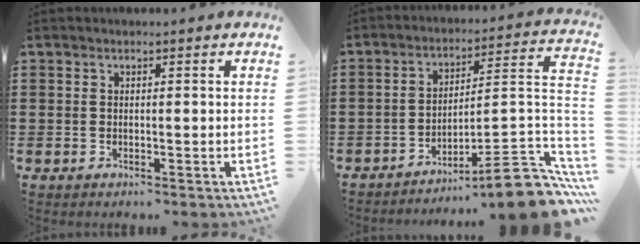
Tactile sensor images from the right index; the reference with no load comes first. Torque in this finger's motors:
{"motor_torque": [0.65, -0.63, 0.74, 0.10]}